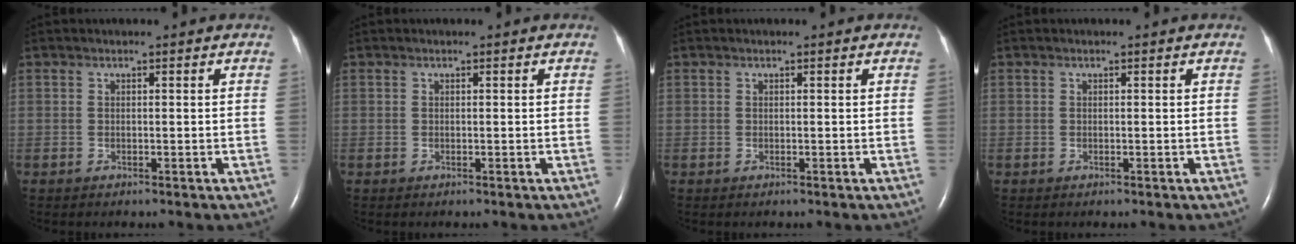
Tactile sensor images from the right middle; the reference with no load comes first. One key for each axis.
{"total": 0.0}
{"total": 0.0}
{"total": 0.0}